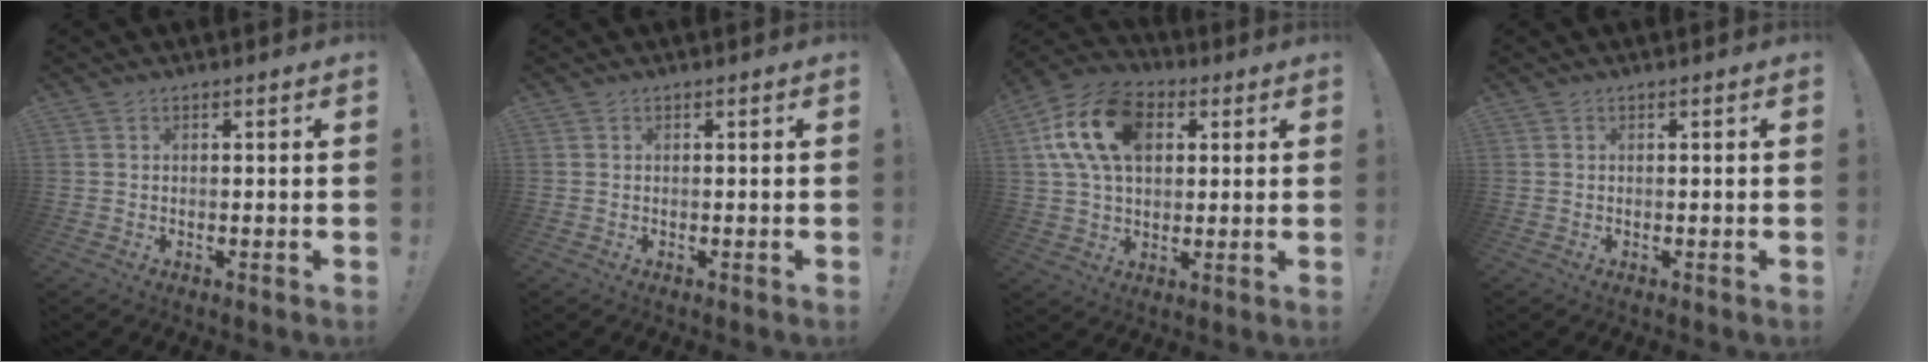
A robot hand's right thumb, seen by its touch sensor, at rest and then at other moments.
{"total": 0.0}
{"total": 18.2, "force": [5.3, 12.3, 12.3], "torque": [-0.219, 0.003, 0.099]}
{"total": 0.0}